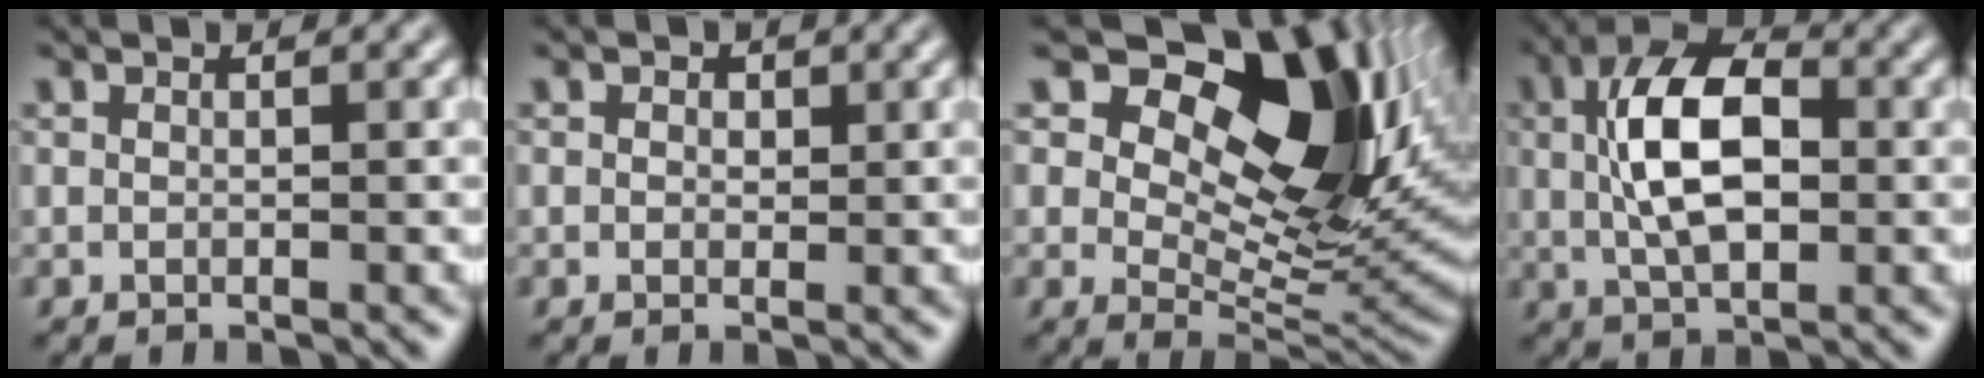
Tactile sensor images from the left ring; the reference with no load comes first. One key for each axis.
{"total": 1.8, "fx": 0.7, "fy": 1.4, "fz": 0.8, "tx": -0.013, "ty": 0.011, "tz": 0.002}
{"total": 14.2, "fx": 6.4, "fy": 7.5, "fz": 10.2, "tx": -0.148, "ty": 0.014, "tz": 0.111}
{"total": 8.2, "fx": 0.4, "fy": 4.5, "fz": 6.8, "tx": -0.130, "ty": 0.018, "tz": 0.001}